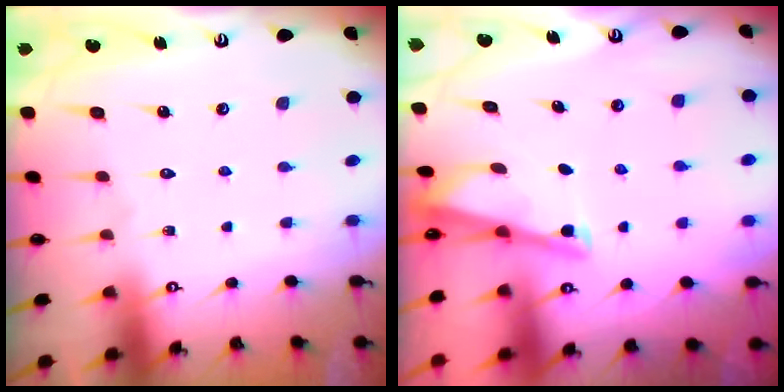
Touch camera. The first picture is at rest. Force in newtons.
{"total": 2.9, "press": 2.9, "slide": 0.2}